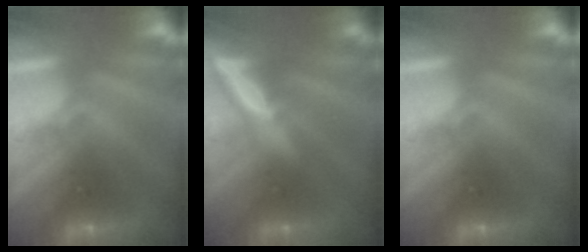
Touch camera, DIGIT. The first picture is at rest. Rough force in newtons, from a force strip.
{"total": 2.4}
{"total": 0.0}